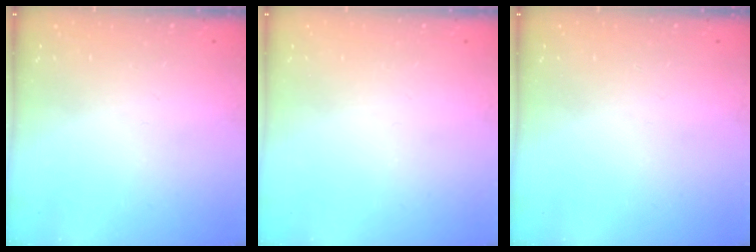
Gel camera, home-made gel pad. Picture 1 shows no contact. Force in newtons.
{"total": 0.0}
{"total": 0.0}